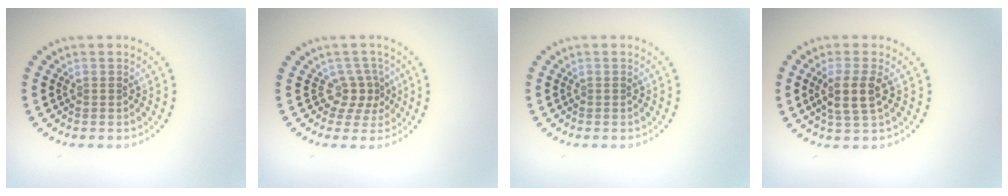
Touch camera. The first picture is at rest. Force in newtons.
{"total": 2.3, "press": 1.6, "slide": 1.7}
{"total": 0.0}
{"total": 2.9, "press": 2.5, "slide": 1.4}